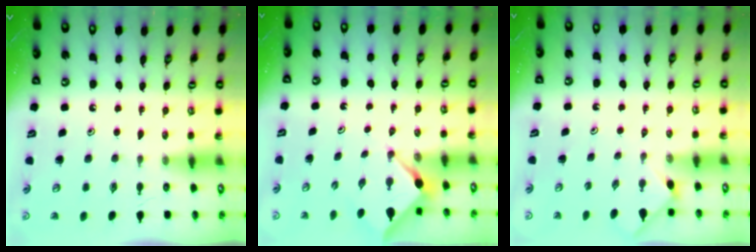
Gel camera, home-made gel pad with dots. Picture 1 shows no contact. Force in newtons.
{"total": 3.1, "press": 3.1, "slide": 0.2}
{"total": 0.0}